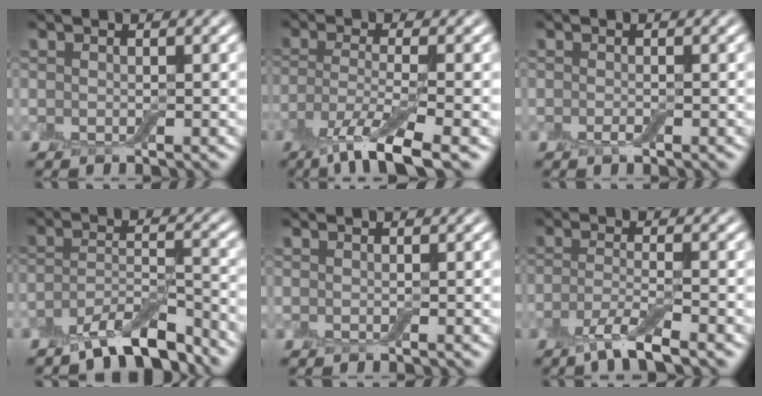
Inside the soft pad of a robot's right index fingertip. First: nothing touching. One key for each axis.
{"total": 6.2, "fx": -3.8, "fy": 1.2, "fz": 4.8, "tx": -0.089, "ty": -0.012, "tz": -0.078}
{"total": 0.7, "fx": -0.4, "fy": 0.2, "fz": 0.6, "tx": -0.013, "ty": -0.002, "tz": -0.008}
{"total": 6.0, "fx": -5.0, "fy": 1.6, "fz": 2.9, "tx": -0.053, "ty": -0.004, "tz": -0.087}
{"total": 0.0}
{"total": 3.9, "fx": -2.5, "fy": 0.6, "fz": 2.9, "tx": -0.059, "ty": -0.007, "tz": -0.058}